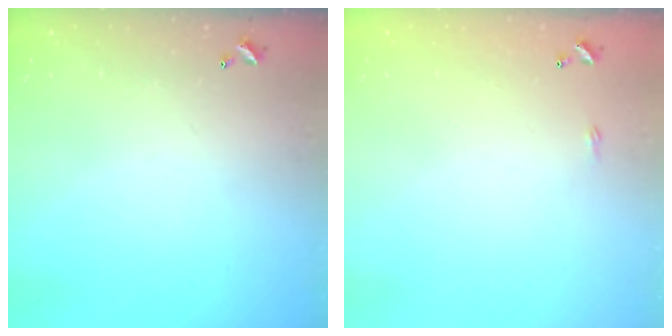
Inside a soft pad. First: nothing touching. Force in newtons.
{"total": 2.2, "press": 2.1, "slide": 0.4}